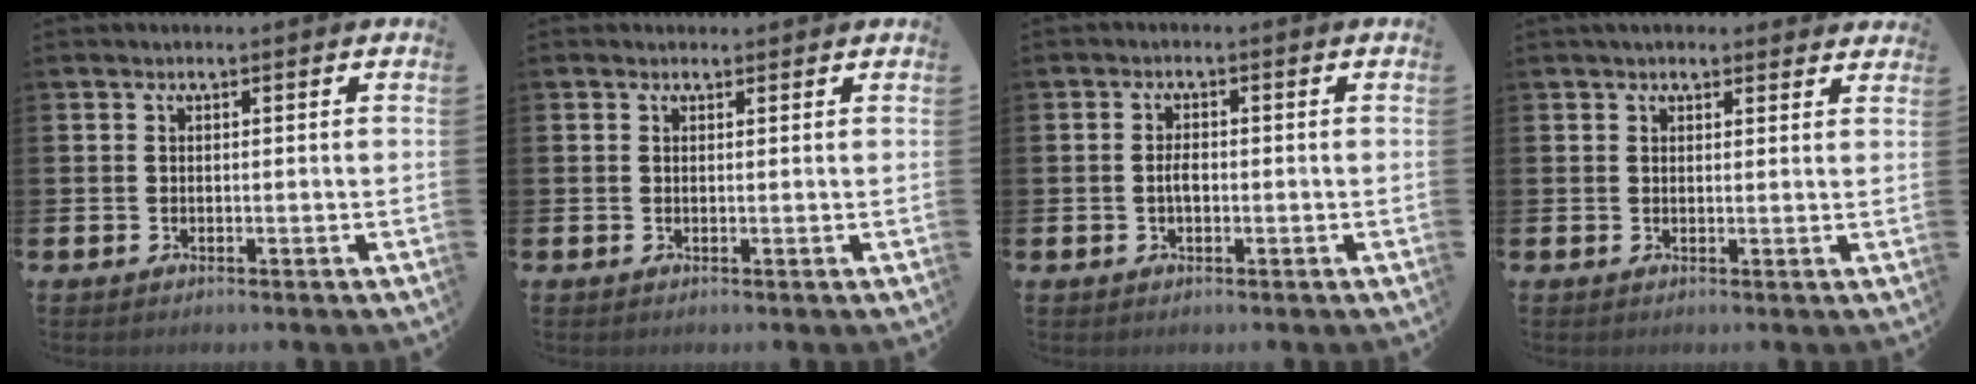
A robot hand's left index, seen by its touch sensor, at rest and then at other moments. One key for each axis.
{"total": 0.7, "fx": 0.6, "fy": 0.4, "fz": 0.0, "tx": 0.013, "ty": 0.000, "tz": 0.007}
{"total": 2.0, "fx": -0.2, "fy": 1.0, "fz": 1.7, "tx": -0.027, "ty": 0.002, "tz": -0.006}
{"total": 2.4, "fx": 2.3, "fy": 0.7, "fz": 0.3, "tx": 0.003, "ty": -0.009, "tz": 0.040}